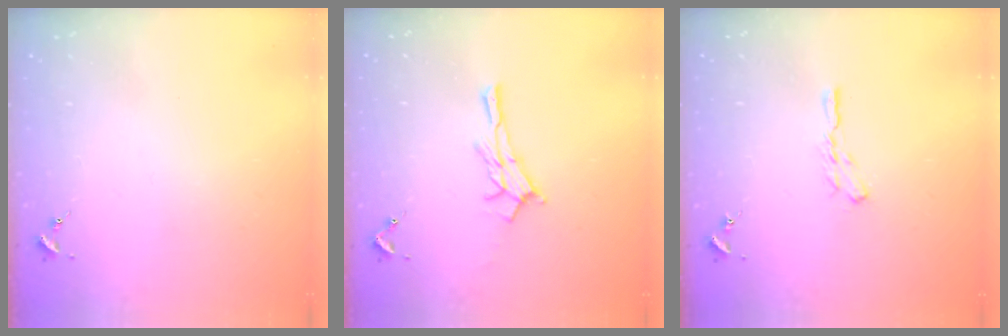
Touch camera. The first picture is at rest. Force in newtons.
{"total": 10.1, "press": 10.1, "slide": 0.4}
{"total": 6.1, "press": 6.1, "slide": 0.2}